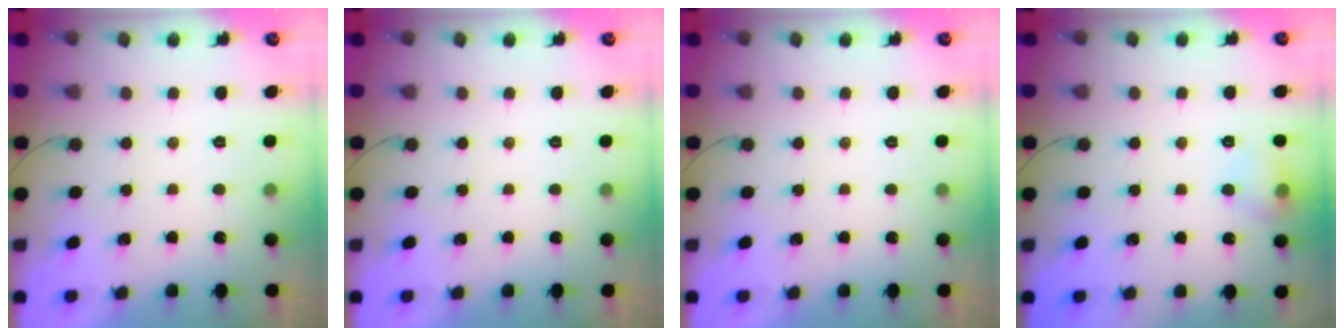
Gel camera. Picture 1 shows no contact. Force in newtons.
{"total": 0.0}
{"total": 0.0}
{"total": 7.6, "press": 7.6, "slide": 0.9}